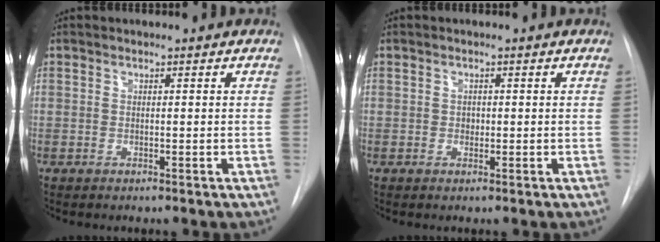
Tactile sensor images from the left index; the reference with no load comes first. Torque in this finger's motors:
{"motor_torque": [0.02, 0.01, 0.00, 0.00]}